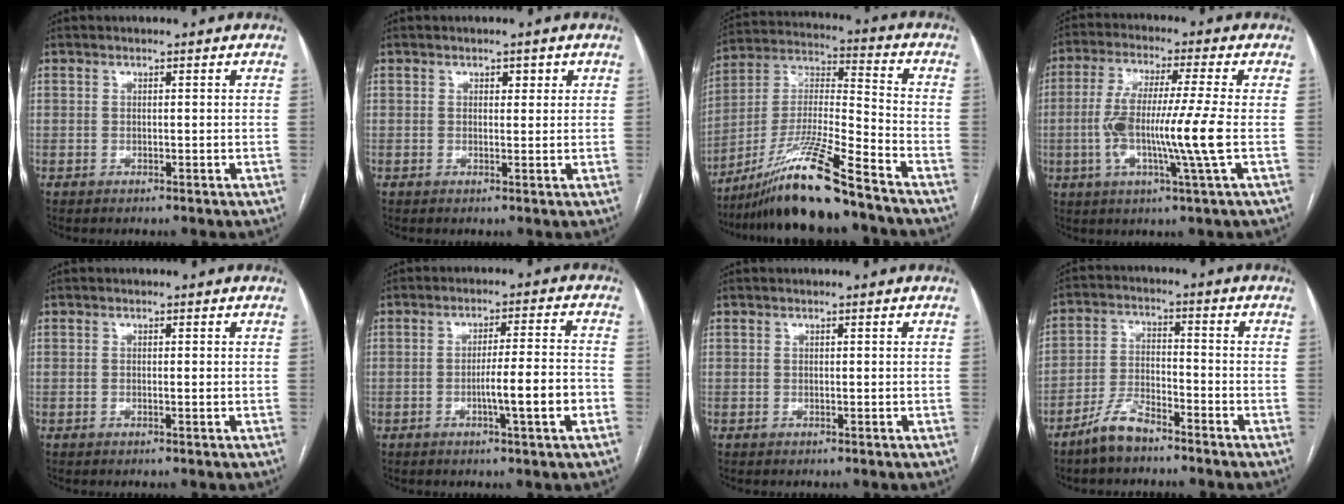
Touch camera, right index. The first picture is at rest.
{"total": 1.4, "force": [0.7, 0.9, 0.8], "torque": [-0.008, 0.002, 0.008]}
{"total": 16.4, "force": [-12.5, 0.0, 10.6], "torque": [-0.212, -0.016, -0.227]}
{"total": 12.0, "force": [-1.8, -0.6, 11.9], "torque": [-0.230, -0.007, -0.039]}
{"total": 0.5, "force": [-0.1, 0.0, 0.5], "torque": [-0.010, -0.001, -0.001]}
{"total": 7.7, "force": [-2.5, -0.2, 7.2], "torque": [-0.110, 0.003, -0.039]}
{"total": 0.0}
{"total": 6.4, "force": [-5.1, 2.2, 3.1], "torque": [-0.070, 0.002, -0.098]}